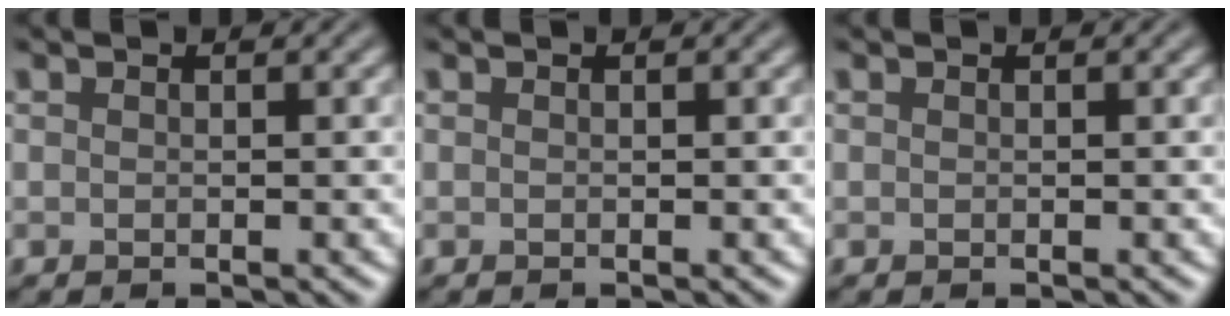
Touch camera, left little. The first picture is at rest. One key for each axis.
{"total": 0.0}
{"total": 0.0}